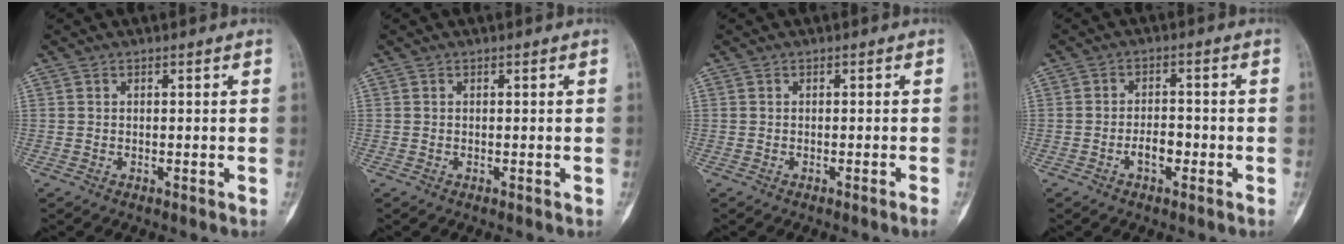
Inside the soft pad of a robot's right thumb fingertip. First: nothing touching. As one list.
[{"total": 0.0}, {"total": 1.1, "force": [-0.7, -0.3, 0.8], "torque": [-0.016, 0.003, -0.009]}, {"total": 3.7, "force": [-1.5, 1.9, 2.8], "torque": [-0.041, 0.014, -0.026]}]